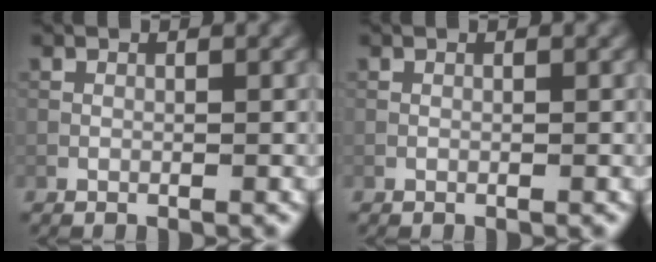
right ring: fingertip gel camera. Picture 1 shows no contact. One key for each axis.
{"total": 0.0}